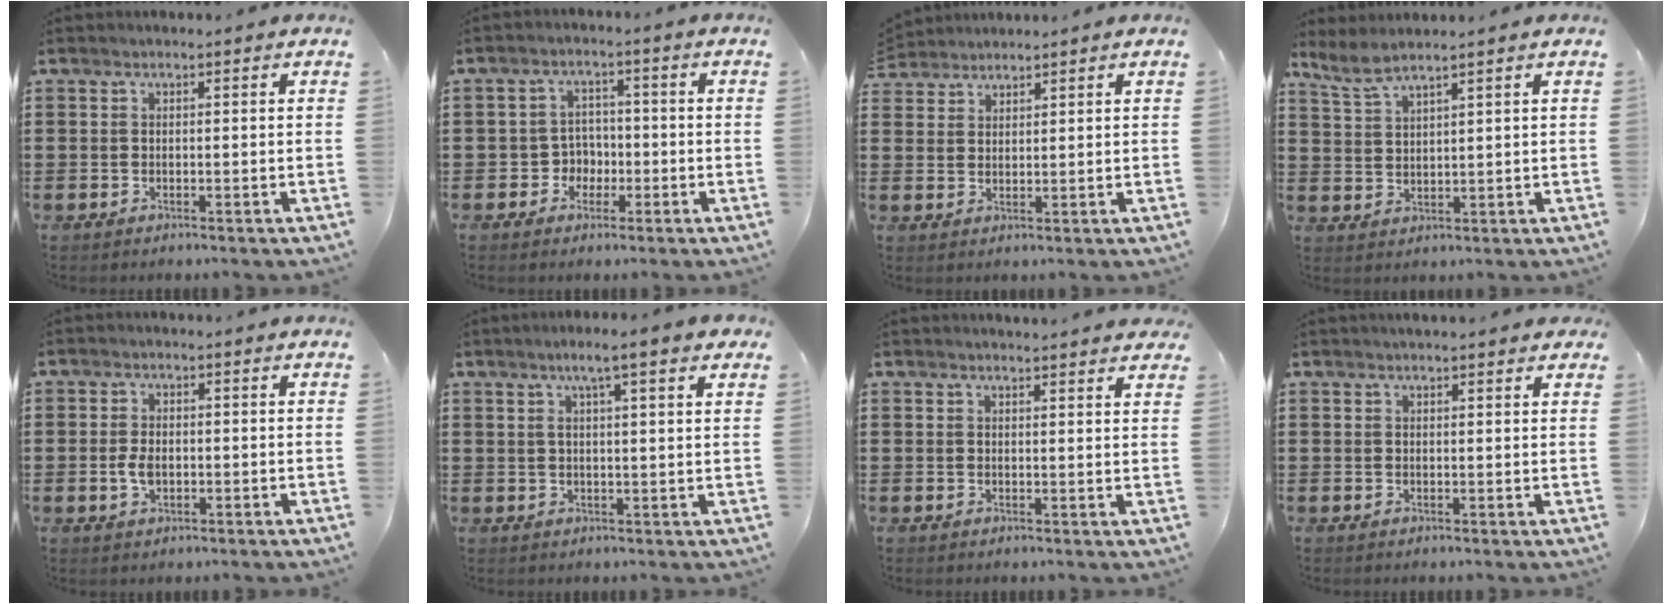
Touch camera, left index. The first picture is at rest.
{"total": 3.6, "force": [-1.5, 3.1, 1.0], "torque": [-0.031, 0.006, -0.034]}
{"total": 2.2, "force": [2.1, 0.3, -0.5], "torque": [0.003, 0.000, 0.043]}
{"total": 3.5, "force": [2.9, 0.2, 1.8], "torque": [-0.043, -0.003, 0.054]}
{"total": 3.1, "force": [-0.4, 1.8, 2.4], "torque": [-0.063, -0.001, -0.011]}
{"total": 4.5, "force": [2.6, 0.1, 3.7], "torque": [-0.078, 0.004, 0.043]}
{"total": 1.9, "force": [1.8, 0.0, 0.3], "torque": [-0.011, 0.001, 0.036]}
{"total": 1.4, "force": [1.3, 0.1, 0.4], "torque": [-0.012, 0.003, 0.024]}